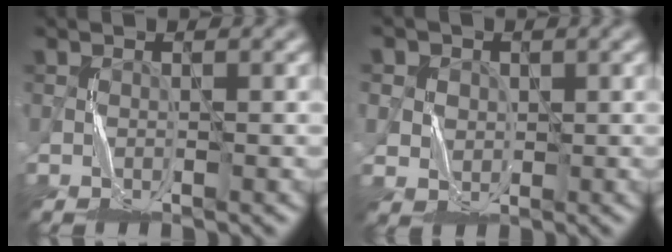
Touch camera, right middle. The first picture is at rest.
{"total": 4.0, "force": [1.4, 3.5, 1.2], "torque": [-0.041, 0.007, 0.029]}